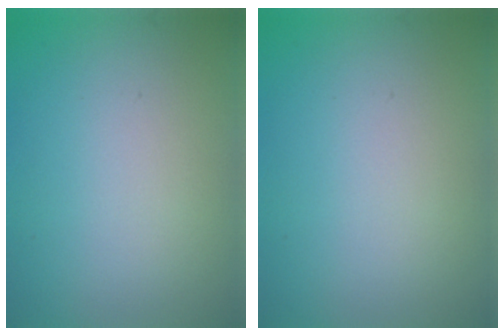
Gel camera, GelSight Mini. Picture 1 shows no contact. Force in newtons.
{"total": 0.0}